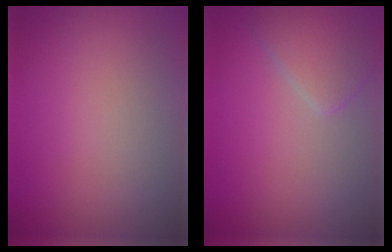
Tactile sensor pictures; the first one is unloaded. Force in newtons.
{"total": 2.8, "press": 2.8, "slide": 0.1}